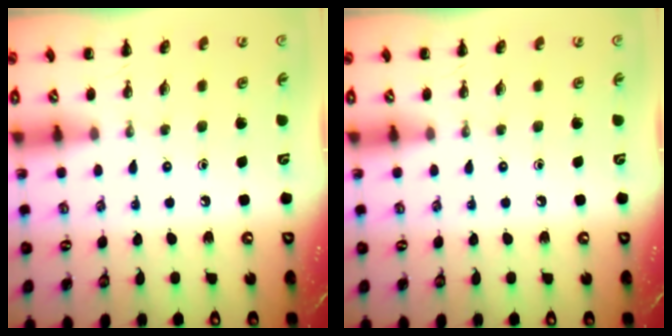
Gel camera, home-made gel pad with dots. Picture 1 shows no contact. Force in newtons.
{"total": 0.0}